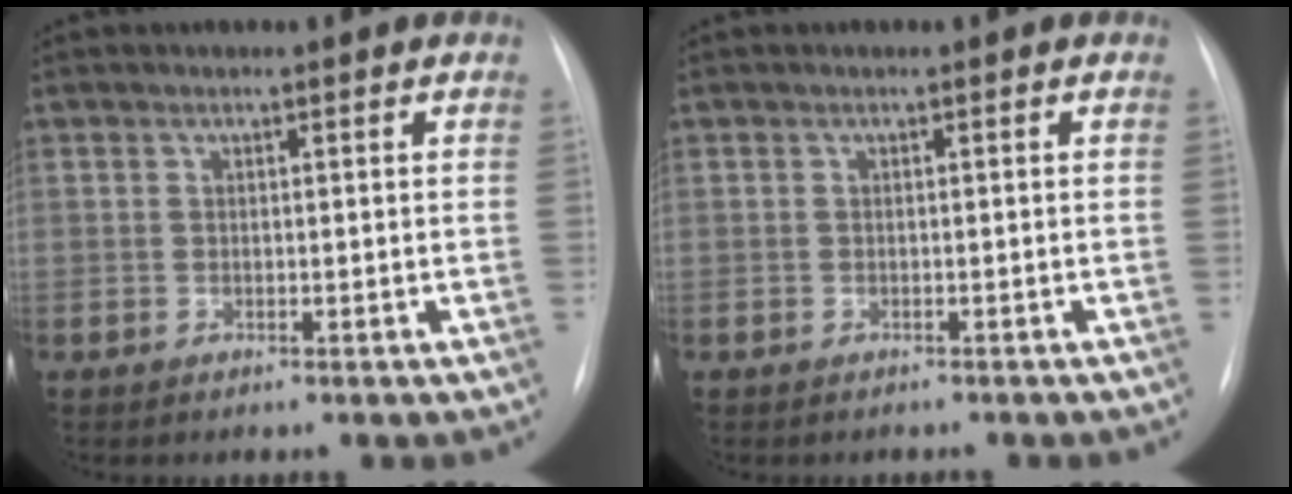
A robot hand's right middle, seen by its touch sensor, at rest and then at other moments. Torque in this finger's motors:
{"motor_torque": [0.04, -0.04, 0.00, 0.00]}